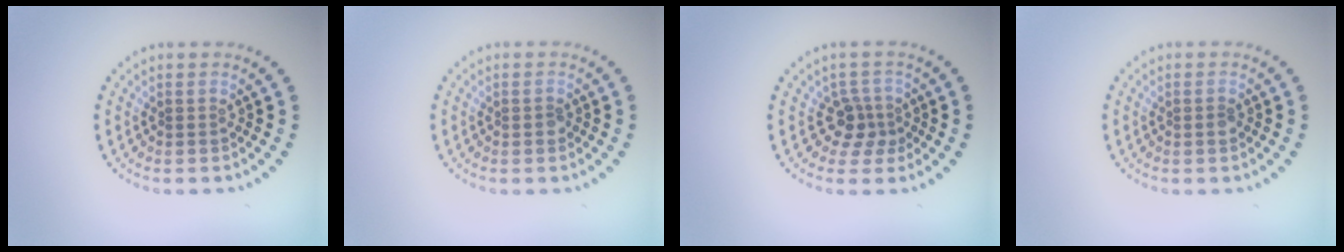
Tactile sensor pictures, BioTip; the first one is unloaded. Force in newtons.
{"total": 0.6, "press": 0.6, "slide": 0.2}
{"total": 2.4, "press": 1.7, "slide": 1.6}
{"total": 0.7, "press": 0.6, "slide": 0.2}